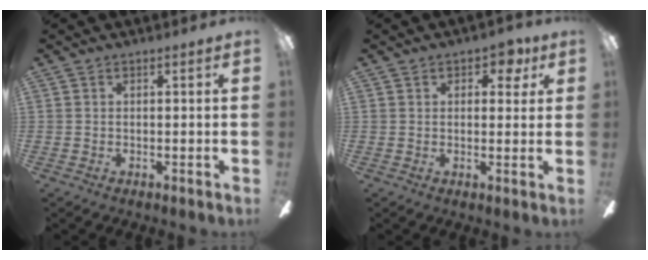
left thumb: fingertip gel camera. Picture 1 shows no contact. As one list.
[{"total": 4.6, "force": [2.3, 2.6, 3.0], "torque": [-0.030, 0.000, 0.034]}]